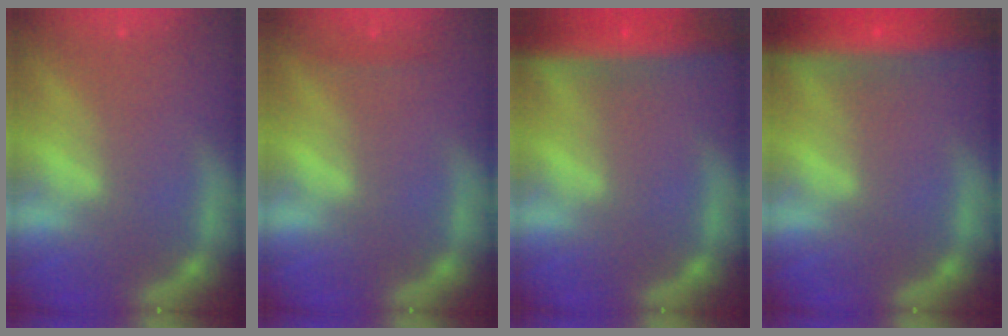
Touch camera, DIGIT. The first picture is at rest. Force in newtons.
{"total": 0.9}
{"total": 8.0}
{"total": 10.0}